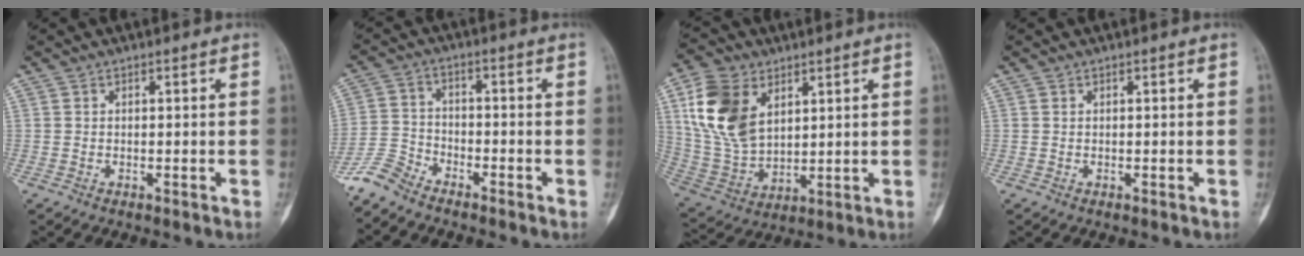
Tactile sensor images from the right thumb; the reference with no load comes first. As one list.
[{"total": 5.5, "force": [-5.1, 1.7, 1.1], "torque": [-0.025, 0.016, -0.115]}, {"total": 15.5, "force": [5.7, 10.0, 10.4], "torque": [-0.197, -0.018, 0.125]}, {"total": 0.0}]